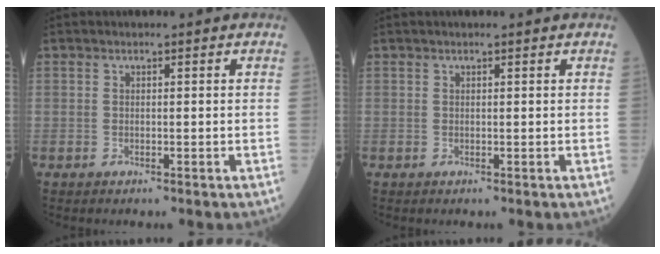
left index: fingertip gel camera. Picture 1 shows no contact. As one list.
[{"total": 0.8, "force": [0.7, -0.1, 0.4], "torque": [-0.005, 0.009, 0.012]}]